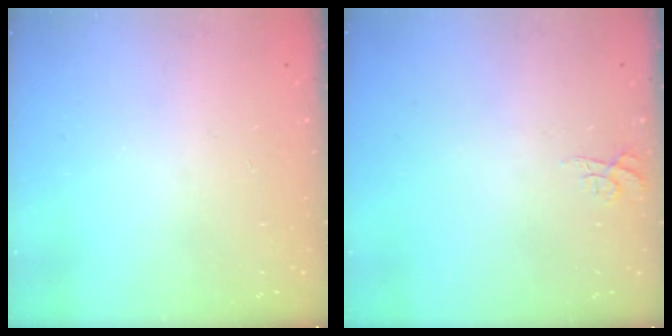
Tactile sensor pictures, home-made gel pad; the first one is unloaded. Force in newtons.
{"total": 5.6, "press": 5.6, "slide": 0.4}